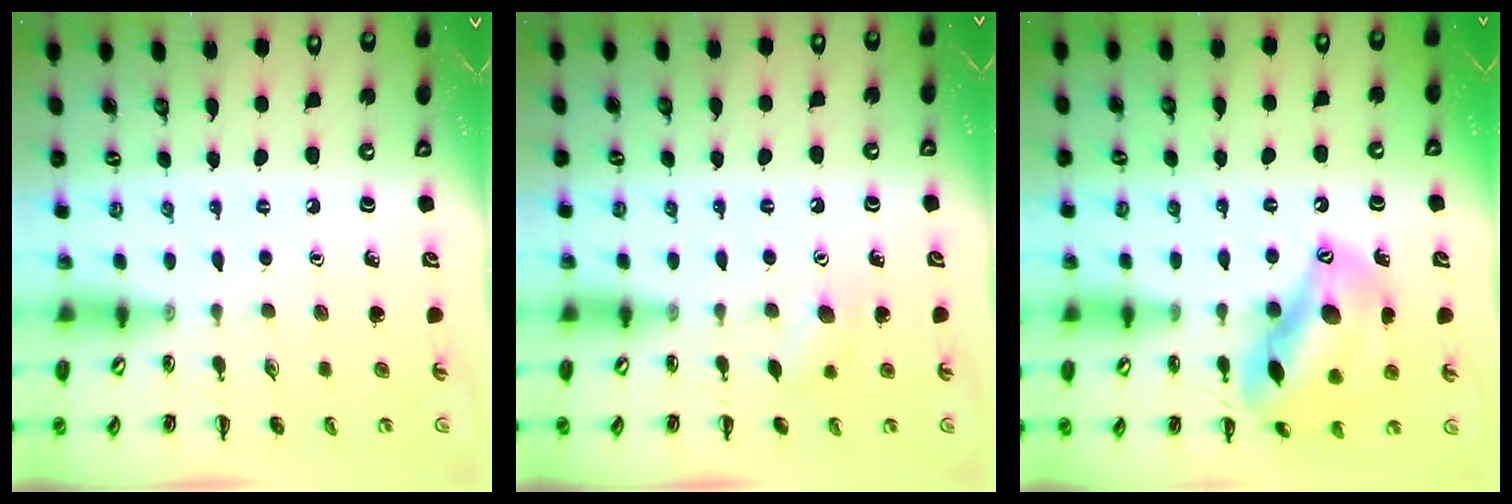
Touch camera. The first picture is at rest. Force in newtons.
{"total": 7.2, "press": 7.1, "slide": 1.4}
{"total": 16.1, "press": 15.5, "slide": 4.3}